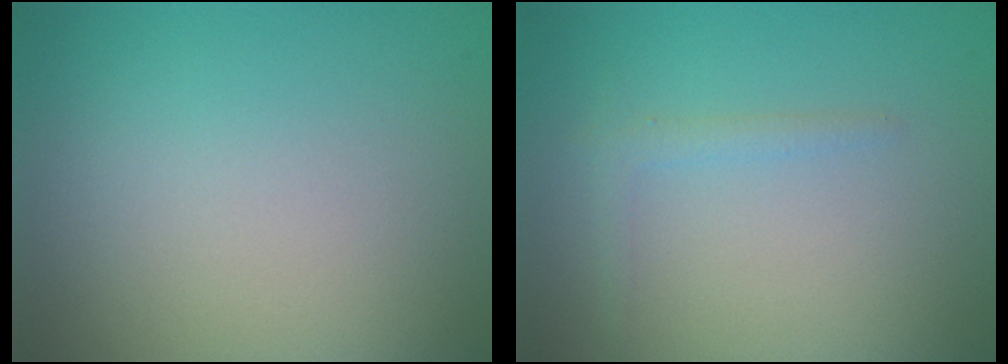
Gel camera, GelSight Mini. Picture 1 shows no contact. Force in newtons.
{"total": 1.1, "press": 1.1, "slide": 0.1}